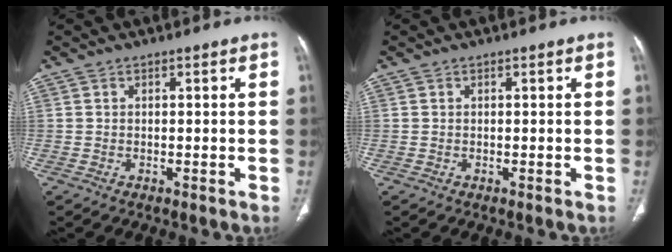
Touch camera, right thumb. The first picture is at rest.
{"total": 0.0}